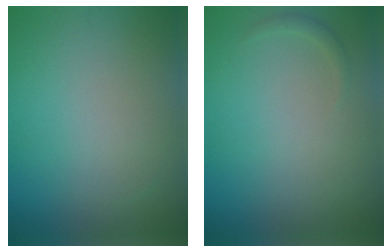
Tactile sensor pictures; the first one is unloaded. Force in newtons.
{"total": 0.7, "press": 0.7, "slide": 0.1}